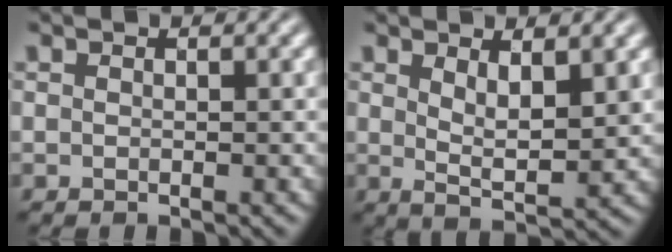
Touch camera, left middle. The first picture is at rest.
{"total": 3.4, "force": [1.3, 0.8, 3.0], "torque": [-0.056, -0.015, 0.024]}